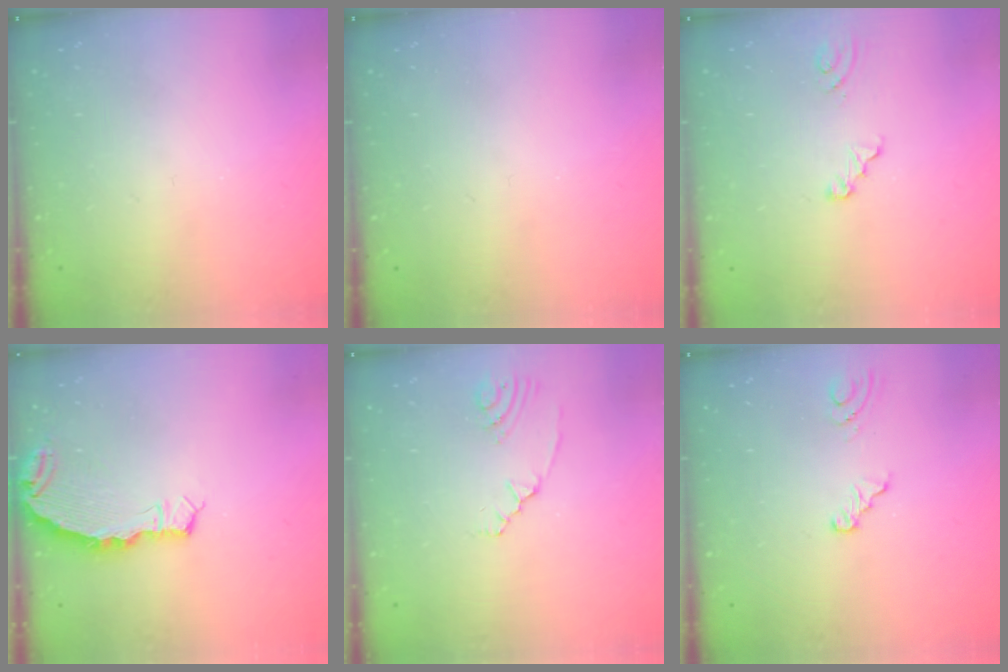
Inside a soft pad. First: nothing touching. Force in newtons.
{"total": 0.0}
{"total": 2.1, "press": 2.1, "slide": 0.2}
{"total": 5.2, "press": 5.2, "slide": 0.2}
{"total": 2.4, "press": 2.1, "slide": 1.2}
{"total": 3.6, "press": 3.2, "slide": 1.7}